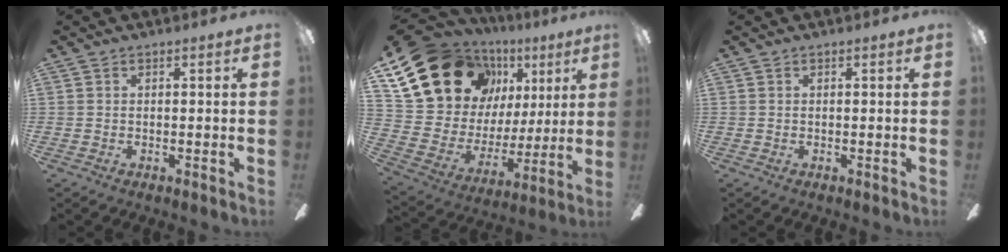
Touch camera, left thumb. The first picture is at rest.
{"total": 22.3, "force": [11.8, 15.4, 10.9], "torque": [-0.219, -0.063, 0.233]}
{"total": 0.0}